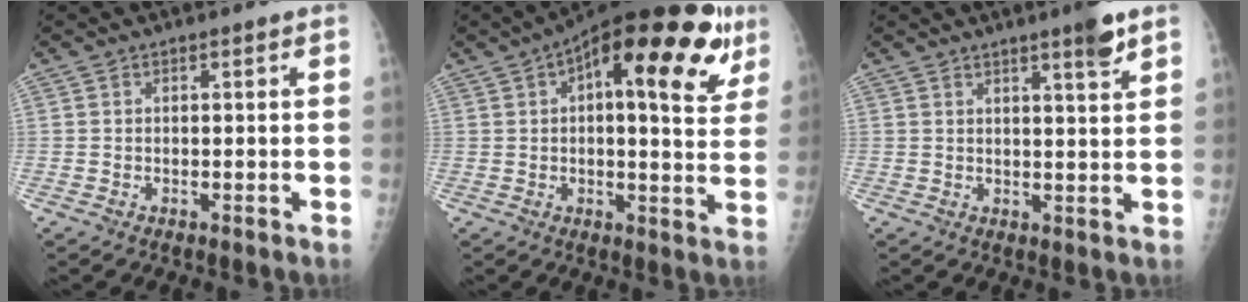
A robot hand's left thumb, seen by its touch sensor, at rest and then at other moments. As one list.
[{"total": 24.0, "force": [10.3, 9.1, 19.7], "torque": [-0.256, 0.012, 0.137]}, {"total": 4.5, "force": [3.0, 0.2, 3.3], "torque": [-0.043, -0.020, 0.044]}]